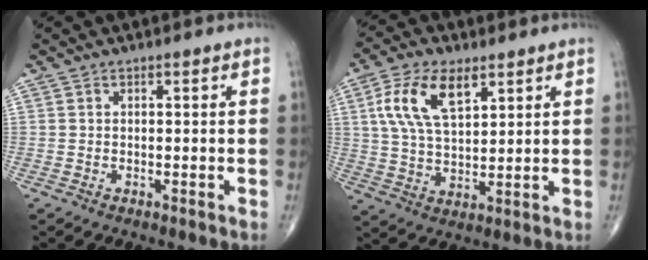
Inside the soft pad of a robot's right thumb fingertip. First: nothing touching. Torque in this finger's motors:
{"motor_torque": [0.15, 0.47, 0.29, -0.24, 0.08]}